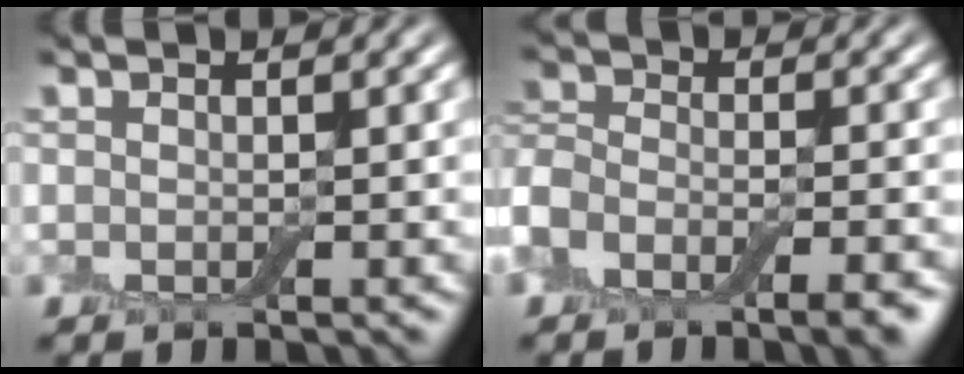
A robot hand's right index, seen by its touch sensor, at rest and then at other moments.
{"total": 6.4, "force": [-4.2, 2.9, 3.9], "torque": [-0.061, -0.001, -0.078]}